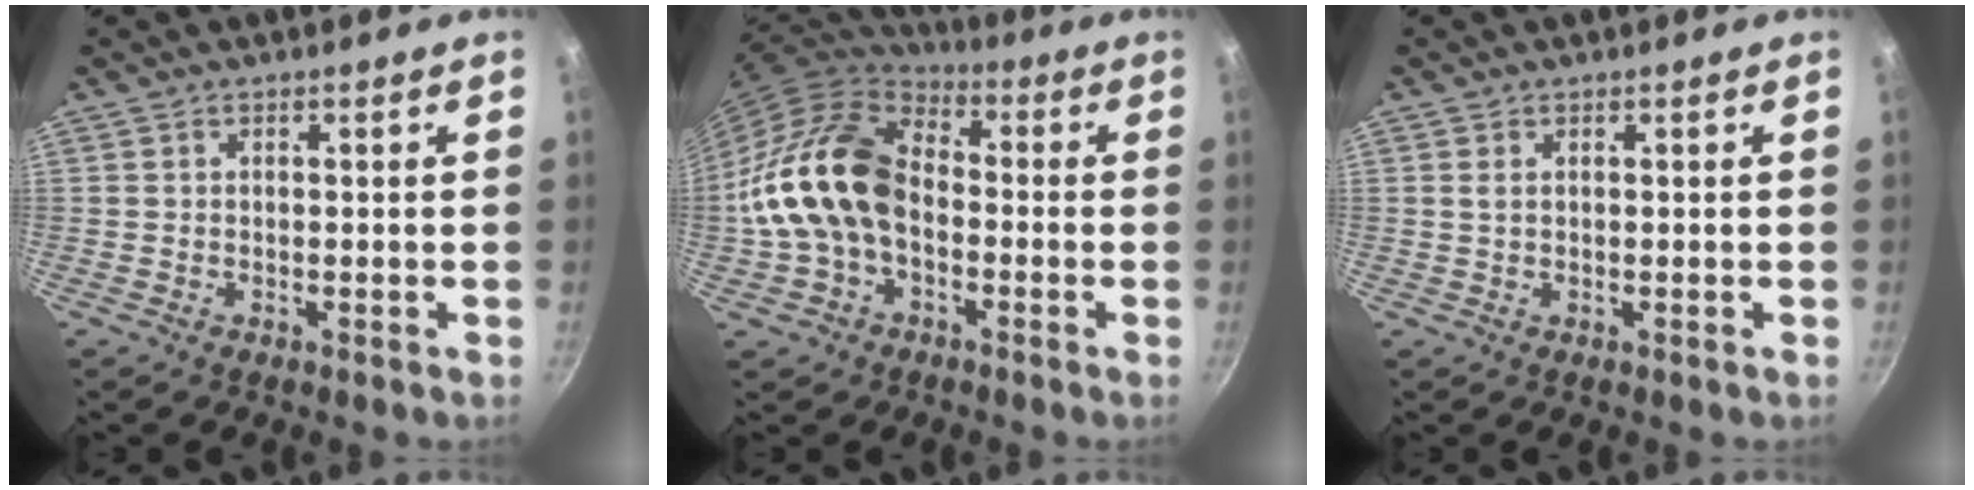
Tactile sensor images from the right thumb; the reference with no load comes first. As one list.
[{"total": 17.8, "force": [-2.2, 12.2, 12.8], "torque": [-0.215, 0.045, -0.054]}, {"total": 1.3, "force": [0.4, 0.7, 0.9], "torque": [-0.021, 0.001, 0.009]}]